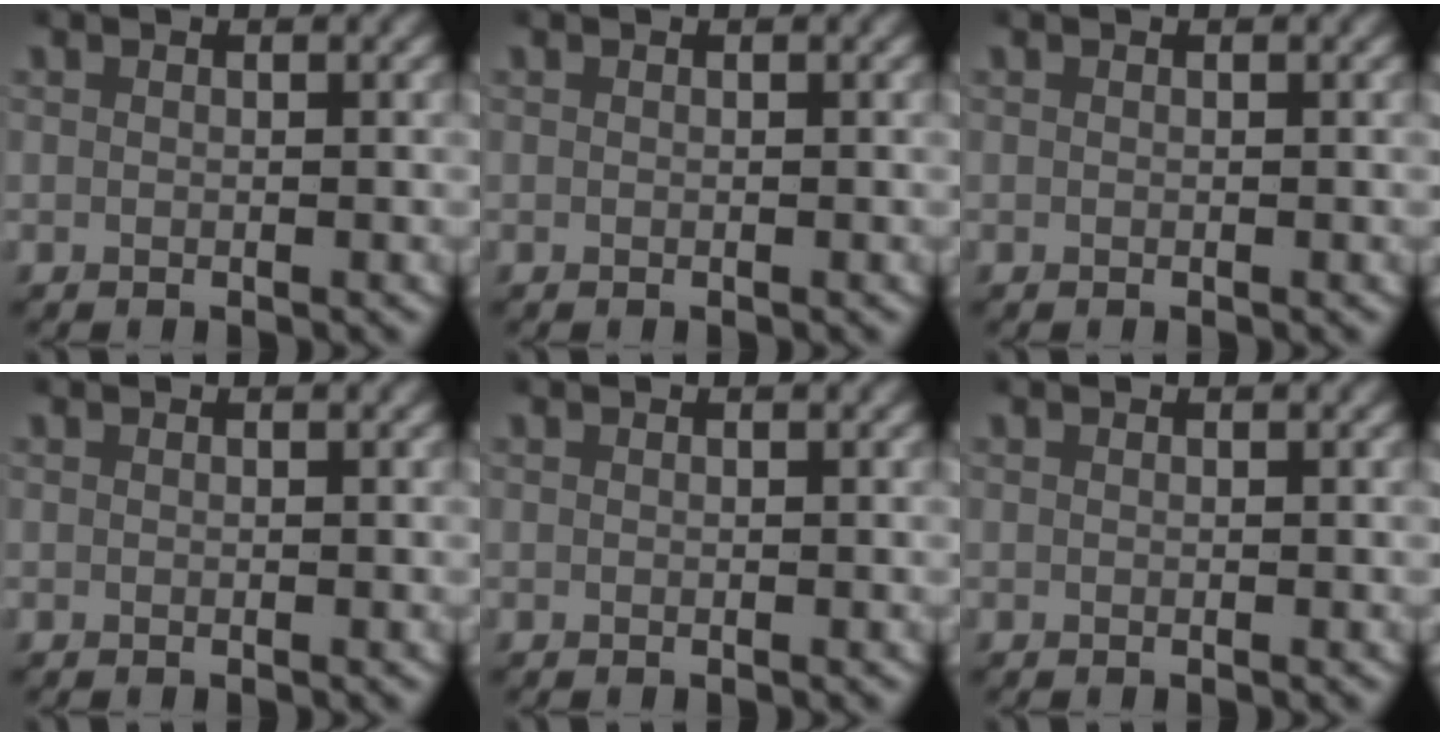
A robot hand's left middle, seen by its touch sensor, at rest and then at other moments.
{"total": 0.0}
{"total": 0.0}
{"total": 0.0}
{"total": 0.0}
{"total": 0.0}